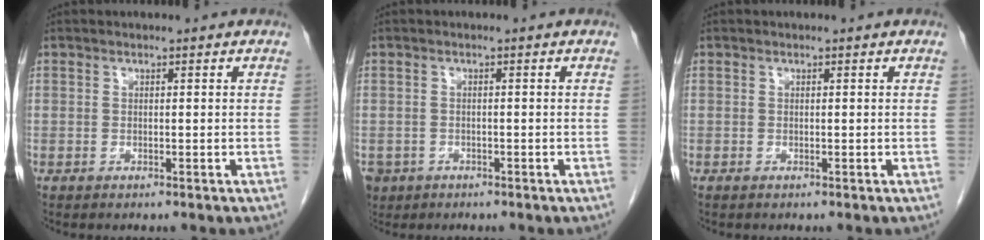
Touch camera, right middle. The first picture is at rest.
{"total": 3.8, "force": [-2.2, 2.9, 0.8], "torque": [-0.016, 0.001, -0.036]}
{"total": 0.0}